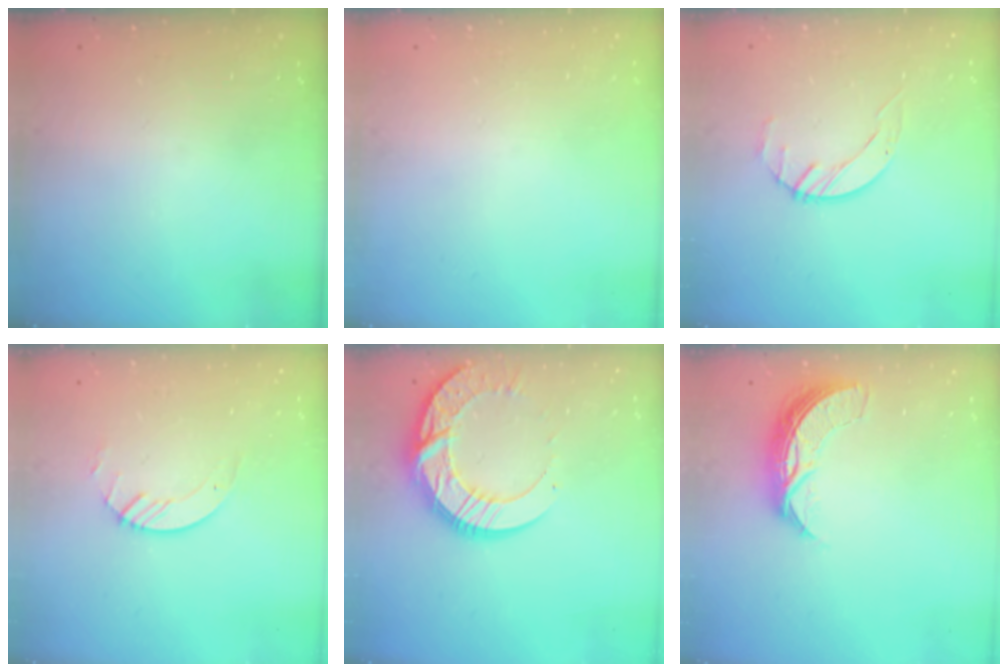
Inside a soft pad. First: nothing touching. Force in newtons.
{"total": 0.0}
{"total": 2.1, "press": 2.0, "slide": 0.3}
{"total": 3.9, "press": 3.9, "slide": 0.4}
{"total": 17.2, "press": 17.1, "slide": 1.6}
{"total": 8.9, "press": 8.9, "slide": 0.4}